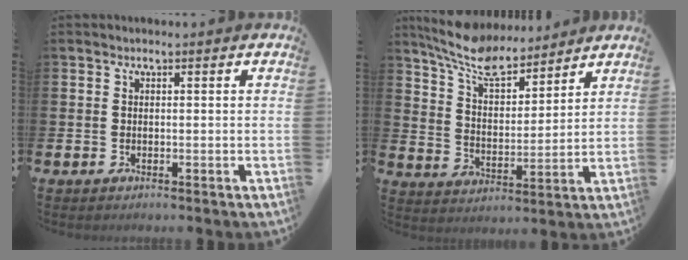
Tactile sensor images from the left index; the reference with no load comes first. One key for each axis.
{"total": 8.6, "fx": 7.8, "fy": 2.6, "fz": 2.7, "tx": -0.084, "ty": -0.042, "tz": 0.141}